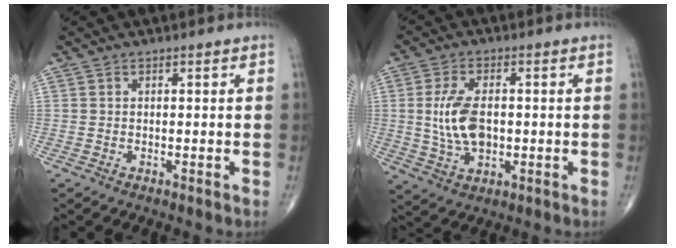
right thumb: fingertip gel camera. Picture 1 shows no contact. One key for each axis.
{"total": 9.3, "fx": 0.2, "fy": 5.2, "fz": 7.7, "tx": -0.150, "ty": -0.002, "tz": 0.008}